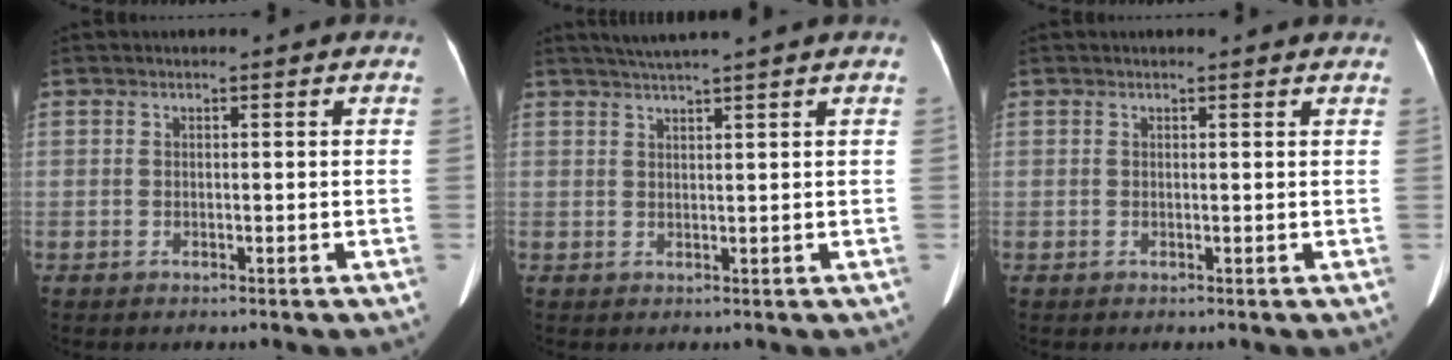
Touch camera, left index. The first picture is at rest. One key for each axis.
{"total": 4.3, "fx": 3.6, "fy": -1.3, "fz": 2.1, "tx": -0.032, "ty": 0.017, "tz": 0.063}
{"total": 1.9, "fx": 1.8, "fy": 0.2, "fz": 0.4, "tx": -0.012, "ty": 0.001, "tz": 0.009}